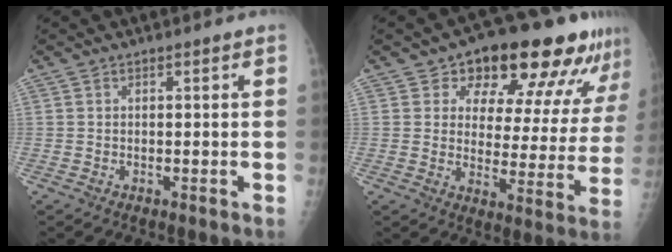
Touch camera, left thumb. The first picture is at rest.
{"total": 18.9, "force": [12.5, 8.8, 11.1], "torque": [-0.102, -0.043, 0.159]}